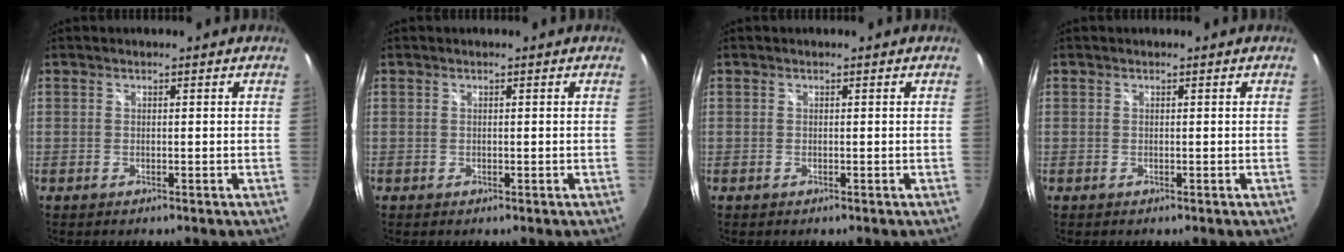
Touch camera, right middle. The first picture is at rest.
{"total": 0.0}
{"total": 0.0}
{"total": 0.0}